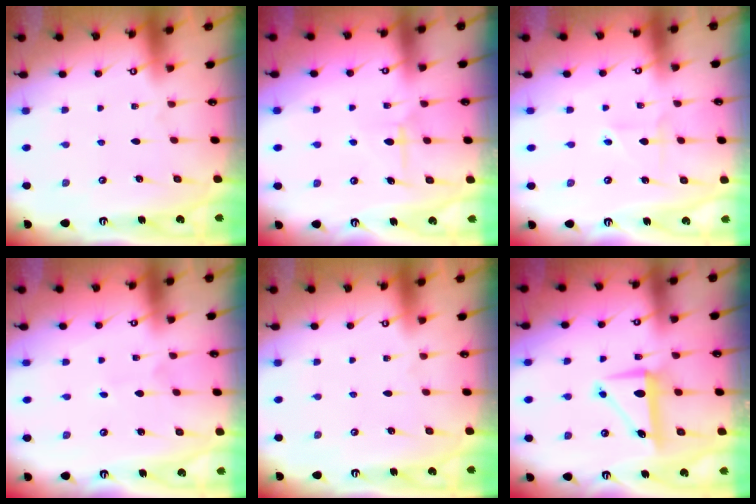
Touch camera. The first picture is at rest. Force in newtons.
{"total": 6.7, "press": 6.7, "slide": 0.6}
{"total": 2.0, "press": 2.0, "slide": 0.5}
{"total": 1.1, "press": 1.1, "slide": 0.1}
{"total": 0.0}
{"total": 7.6, "press": 7.6, "slide": 1.0}